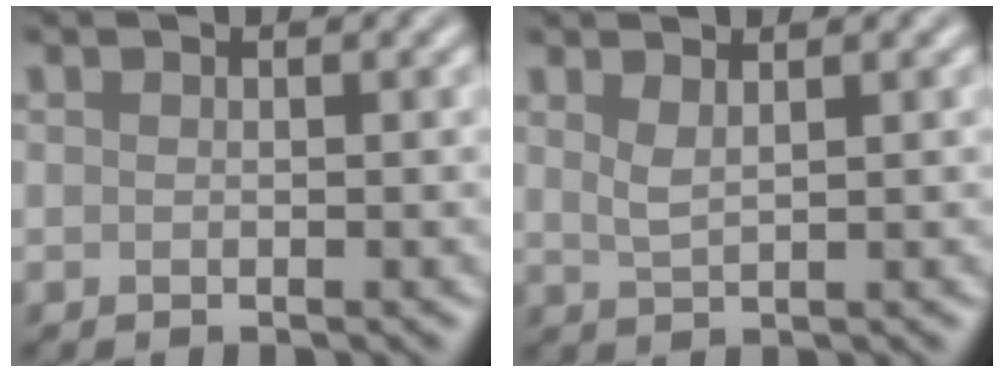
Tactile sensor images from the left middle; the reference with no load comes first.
{"total": 1.3, "force": [0.9, 0.1, 0.9], "torque": [-0.026, 0.000, 0.021]}